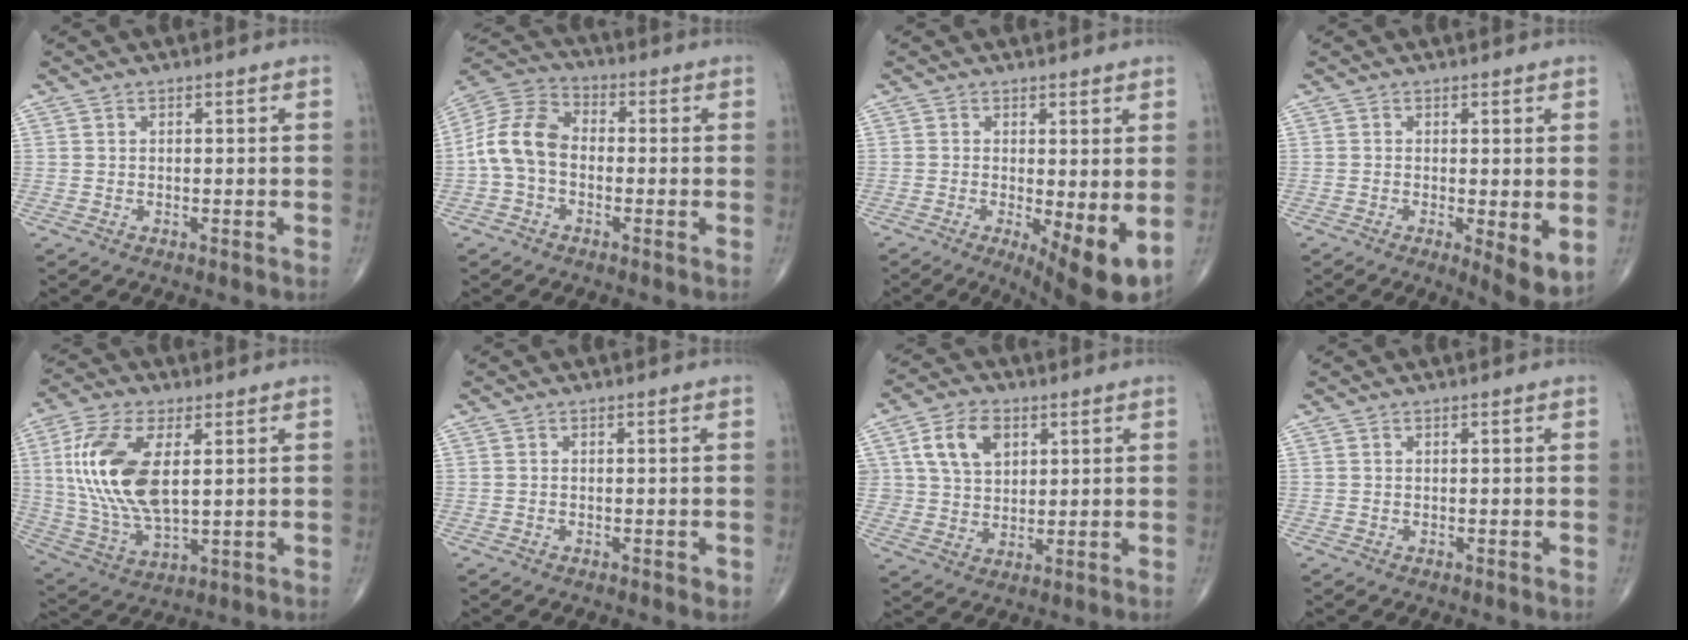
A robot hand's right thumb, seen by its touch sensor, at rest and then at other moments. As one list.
[{"total": 10.7, "force": [-1.5, 7.5, 7.5], "torque": [-0.142, 0.032, -0.043]}, {"total": 8.9, "force": [-1.5, 2.6, 8.4], "torque": [-0.125, -0.022, -0.018]}, {"total": 5.7, "force": [-0.7, 1.6, 5.4], "torque": [-0.081, -0.018, -0.012]}, {"total": 17.1, "force": [3.2, 8.2, 14.7], "torque": [-0.310, -0.010, 0.068]}, {"total": 0.8, "force": [-0.3, 0.5, 0.6], "torque": [-0.008, -0.001, -0.006]}, {"total": 8.9, "force": [3.3, 6.4, 5.2], "torque": [-0.071, -0.009, 0.064]}, {"total": 0.0}]